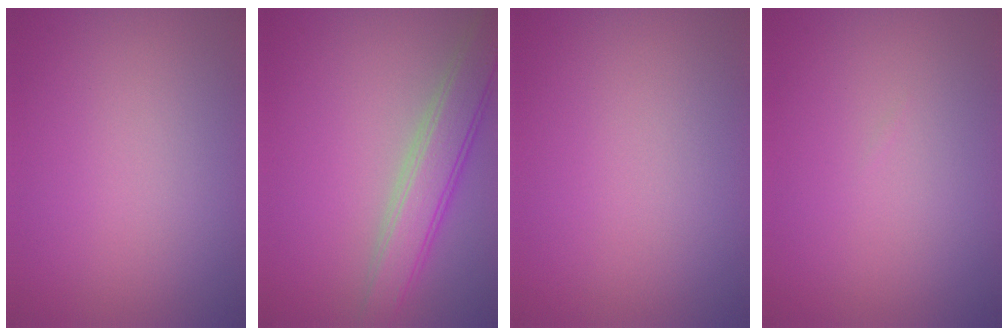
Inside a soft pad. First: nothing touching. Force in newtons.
{"total": 4.7, "press": 4.7, "slide": 0.4}
{"total": 0.0}
{"total": 0.0}